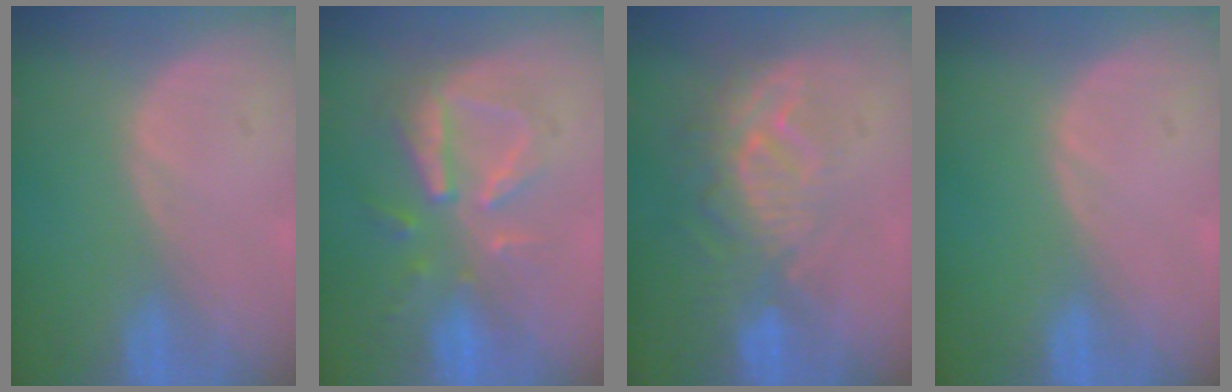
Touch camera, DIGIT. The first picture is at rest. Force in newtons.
{"total": 7.8, "press": 7.6, "slide": 1.5}
{"total": 9.5, "press": 8.3, "slide": 4.7}
{"total": 0.0}